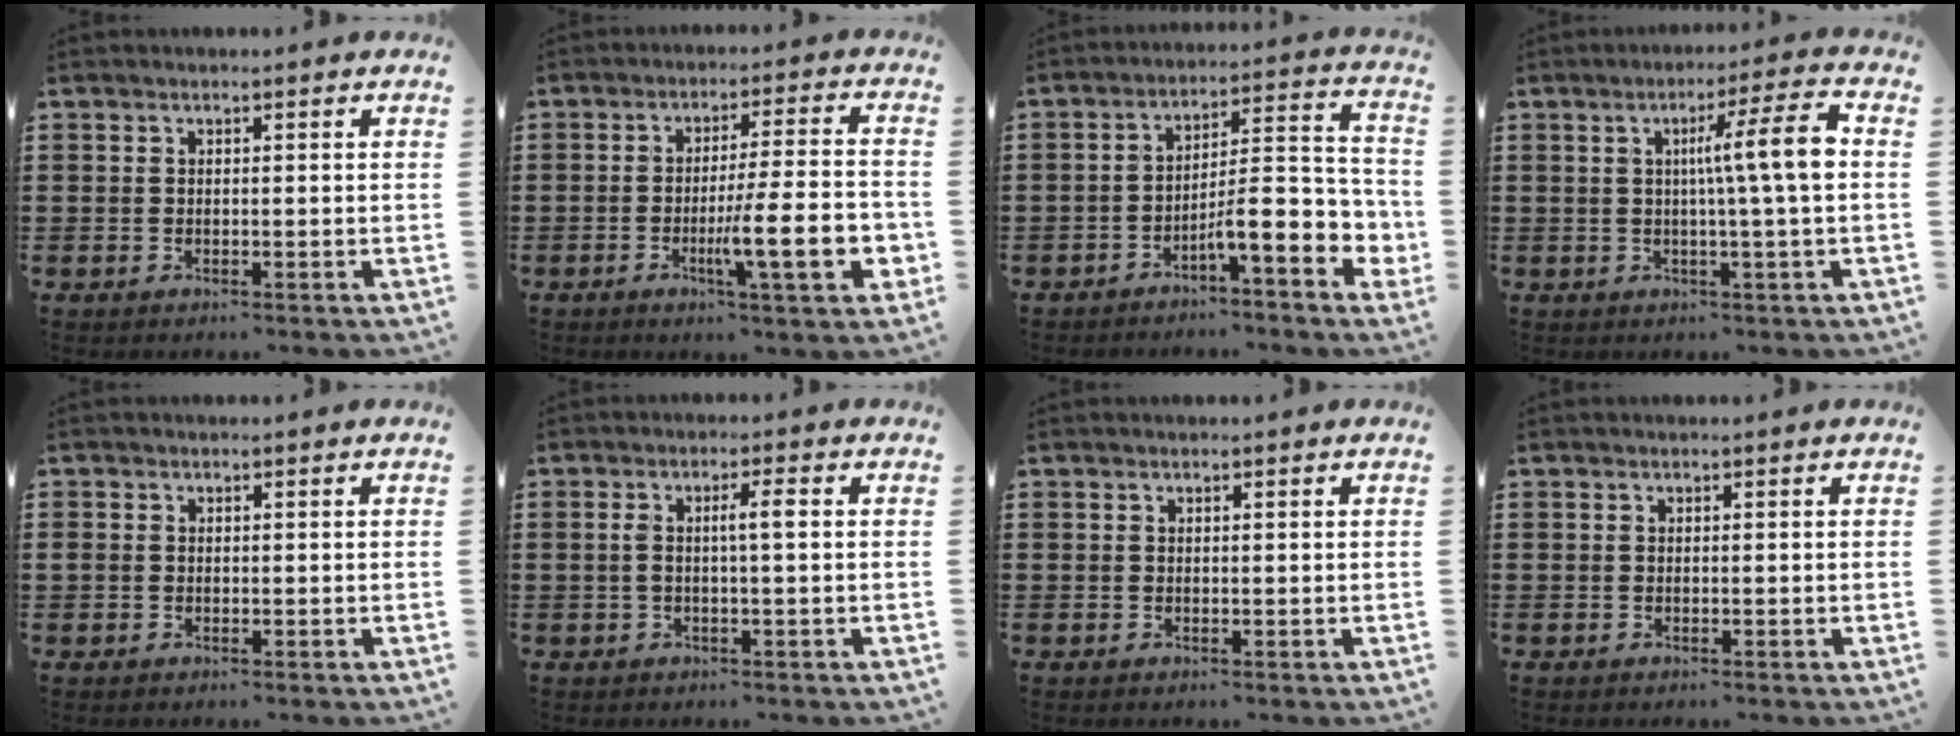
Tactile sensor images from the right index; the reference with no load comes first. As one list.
[{"total": 12.1, "force": [-3.3, 1.8, 11.5], "torque": [-0.193, -0.011, -0.058]}, {"total": 9.5, "force": [-4.5, 2.4, 8.0], "torque": [-0.125, -0.022, -0.088]}, {"total": 8.5, "force": [0.8, -0.2, 8.5], "torque": [-0.139, -0.007, 0.000]}, {"total": 0.7, "force": [-0.1, 0.7, 0.2], "torque": [-0.005, 0.005, -0.003]}, {"total": 3.2, "force": [0.1, 0.1, 3.2], "torque": [-0.062, 0.001, -0.003]}, {"total": 0.0}, {"total": 0.0}]